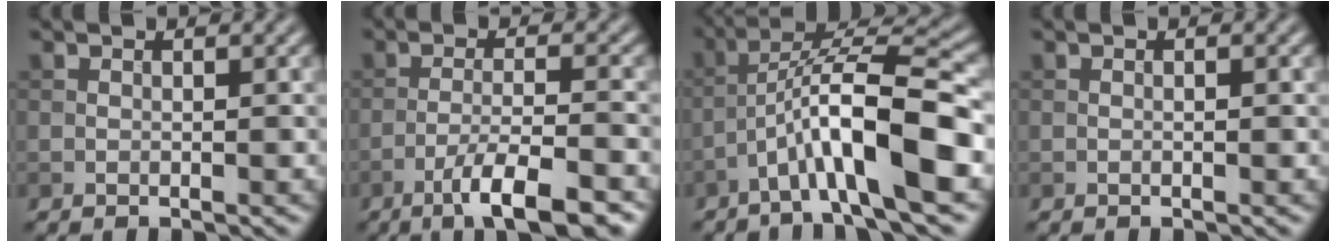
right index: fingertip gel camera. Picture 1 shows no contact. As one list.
[{"total": 7.2, "force": [-4.4, 1.4, 5.5], "torque": [-0.088, 0.003, -0.074]}, {"total": 9.6, "force": [-3.8, 1.9, 8.6], "torque": [-0.138, 0.022, -0.071]}, {"total": 0.5, "force": [-0.2, 0.1, 0.5], "torque": [-0.010, -0.002, -0.005]}]